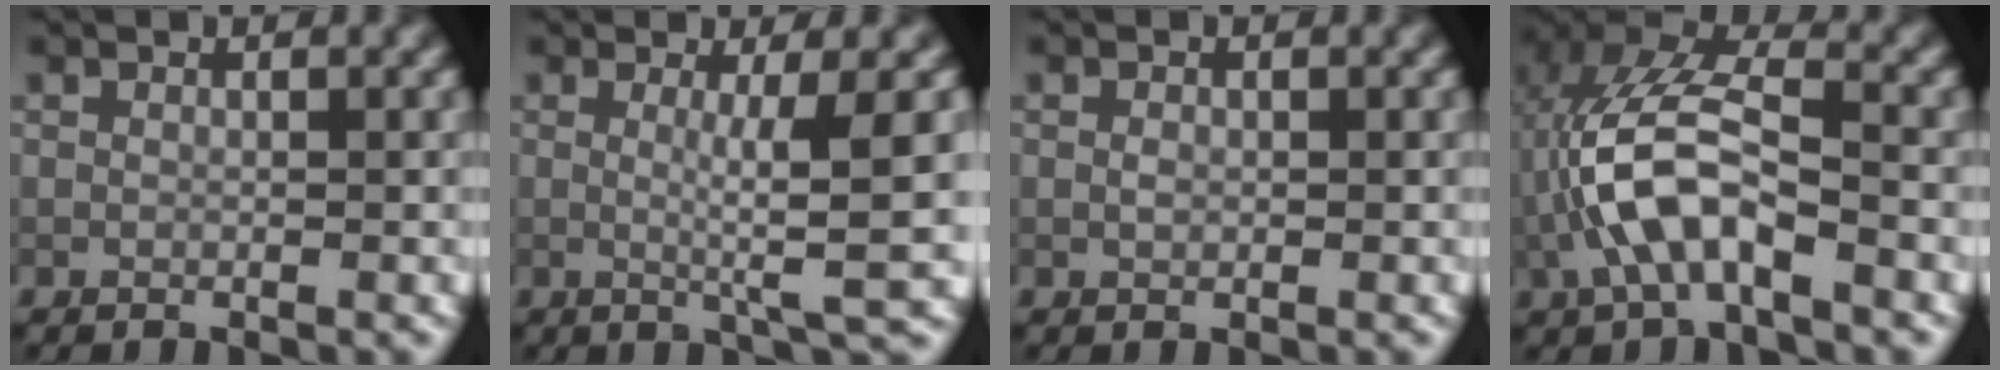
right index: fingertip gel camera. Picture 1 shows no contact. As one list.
[{"total": 5.7, "force": [0.2, 0.7, 5.6], "torque": [-0.085, -0.006, 0.004]}, {"total": 0.7, "force": [0.0, 0.5, 0.5], "torque": [-0.010, -0.001, 0.001]}, {"total": 8.4, "force": [-2.2, 3.6, 7.2], "torque": [-0.163, 0.017, -0.043]}]